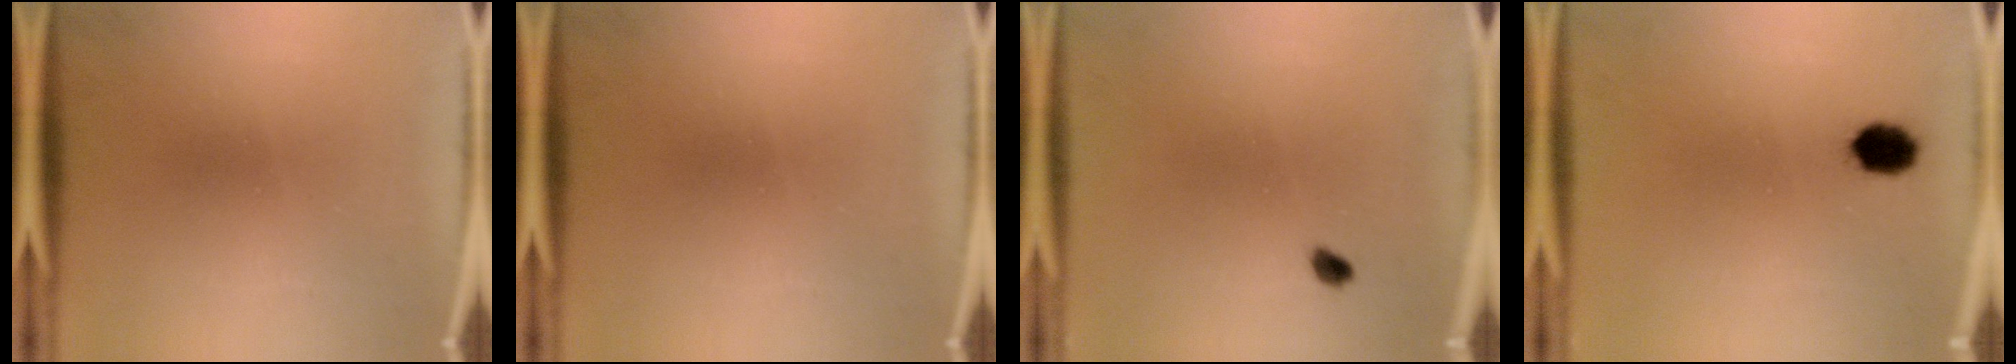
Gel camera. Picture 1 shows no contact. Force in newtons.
{"total": 0.0}
{"total": 1.4}
{"total": 5.1}